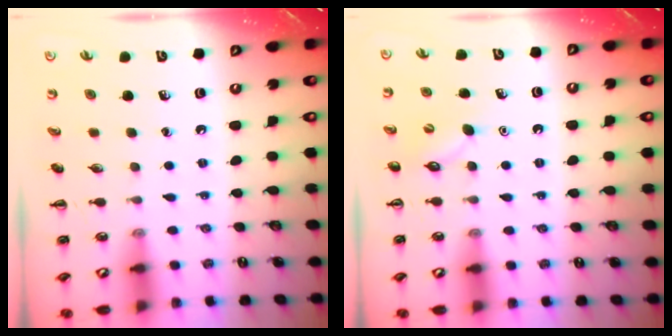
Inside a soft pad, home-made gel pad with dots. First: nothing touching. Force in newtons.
{"total": 5.0, "press": 4.9, "slide": 1.3}